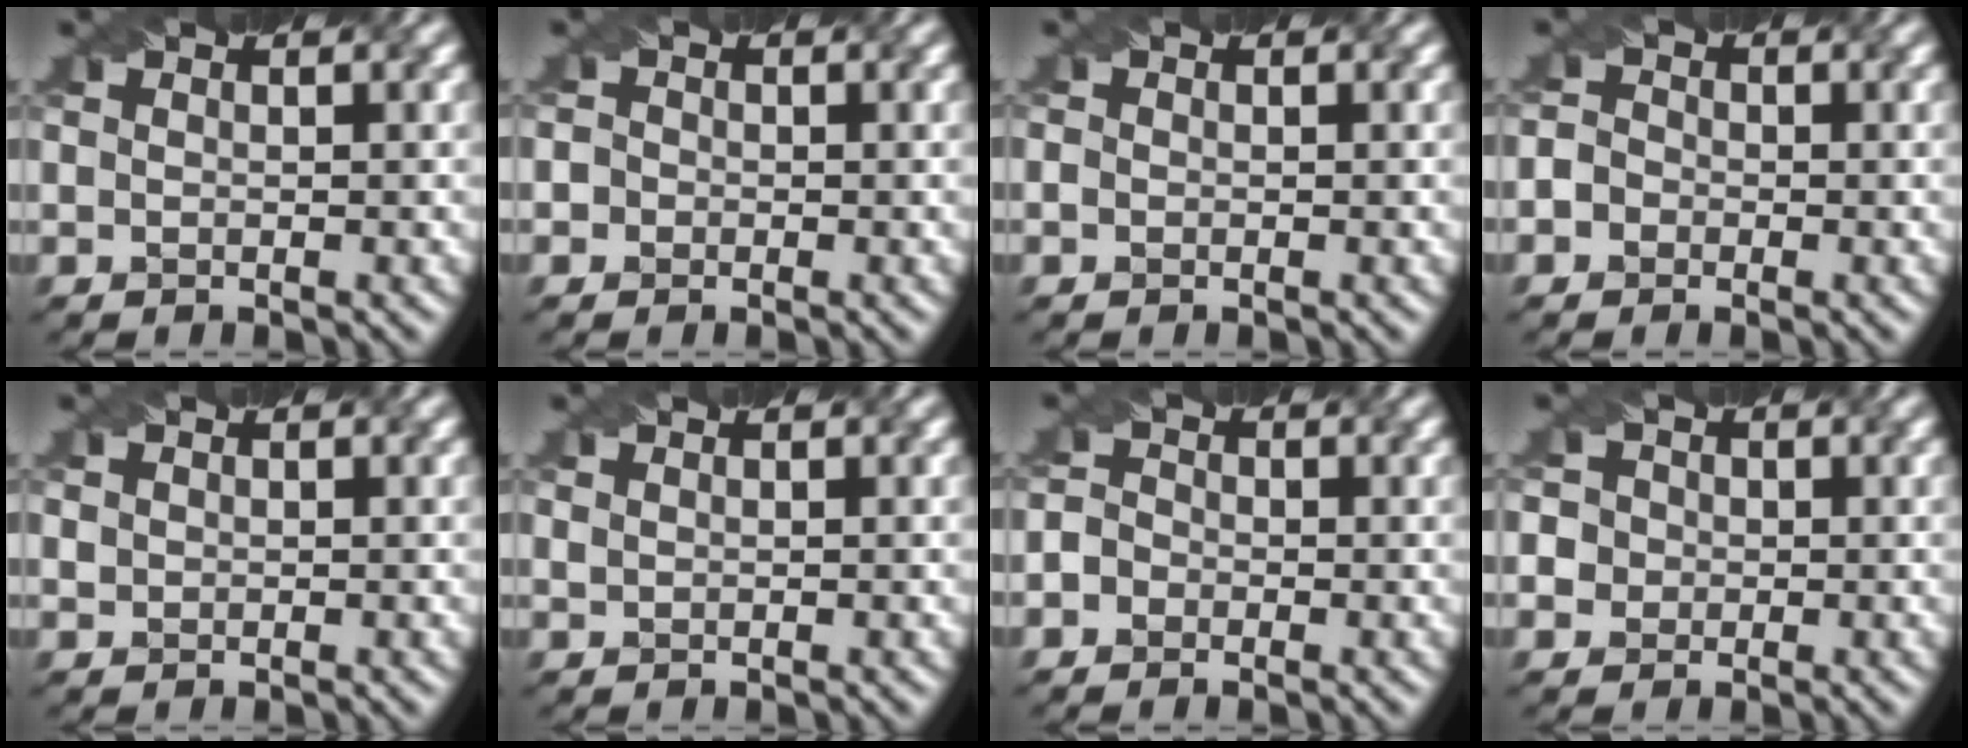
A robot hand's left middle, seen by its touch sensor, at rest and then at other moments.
{"total": 1.7, "force": [0.0, 1.6, 0.6], "torque": [0.014, 0.023, -0.021]}
{"total": 0.6, "force": [-0.2, 0.5, 0.2], "torque": [-0.001, 0.005, -0.006]}
{"total": 2.4, "force": [-0.8, 2.1, 0.7], "torque": [0.005, 0.018, -0.036]}
{"total": 1.1, "force": [0.5, 0.9, 0.4], "torque": [-0.013, 0.009, 0.016]}
{"total": 0.6, "force": [0.4, 0.4, 0.2], "torque": [-0.013, 0.001, 0.015]}
{"total": 2.1, "force": [-1.1, 1.8, 0.5], "torque": [0.006, 0.013, -0.035]}
{"total": 5.0, "force": [0.5, 4.7, 1.6], "torque": [-0.030, 0.036, -0.016]}